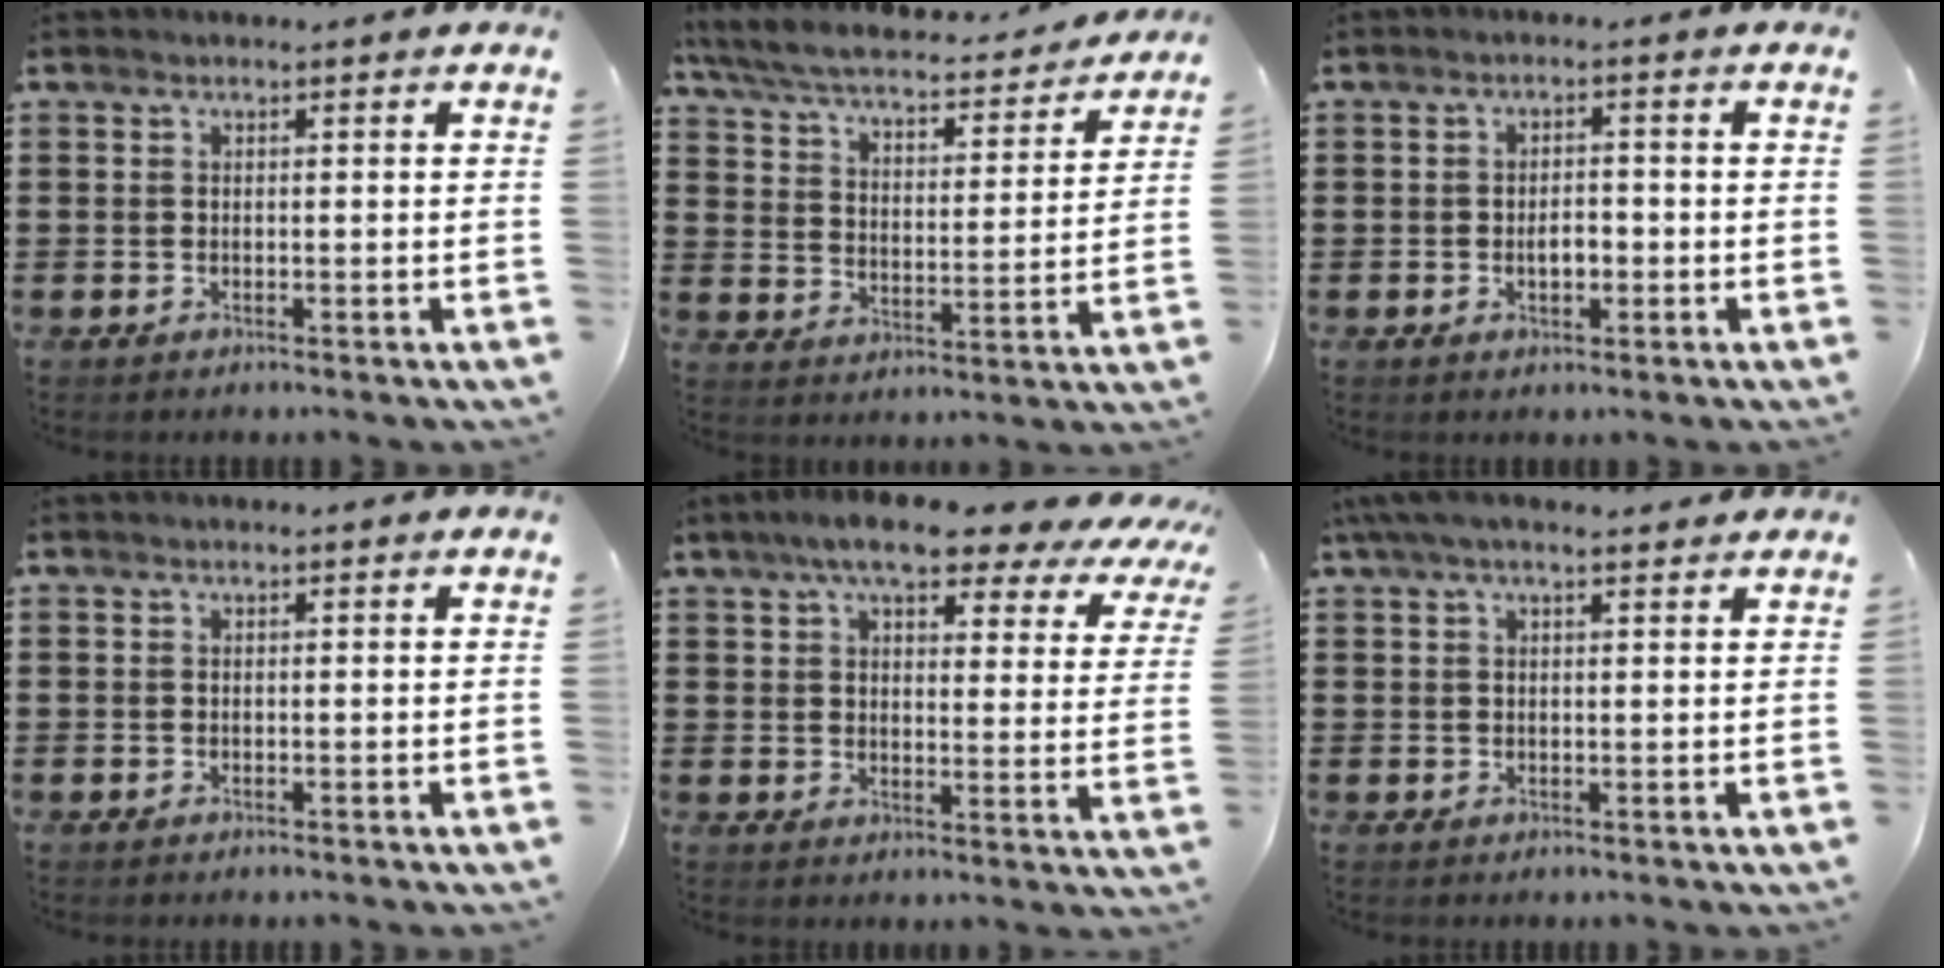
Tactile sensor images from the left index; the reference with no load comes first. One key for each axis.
{"total": 5.7, "fx": 5.3, "fy": 0.5, "fz": 2.2, "tx": -0.068, "ty": -0.034, "tz": 0.086}
{"total": 2.9, "fx": -0.8, "fy": 1.4, "fz": 2.4, "tx": -0.047, "ty": 0.003, "tz": -0.016}
{"total": 0.0}
{"total": 8.2, "fx": 6.8, "fy": 1.7, "fz": 4.2, "tx": -0.091, "ty": -0.028, "tz": 0.117}
{"total": 3.8, "fx": 2.5, "fy": 1.2, "fz": 2.6, "tx": -0.056, "ty": 0.006, "tz": 0.047}